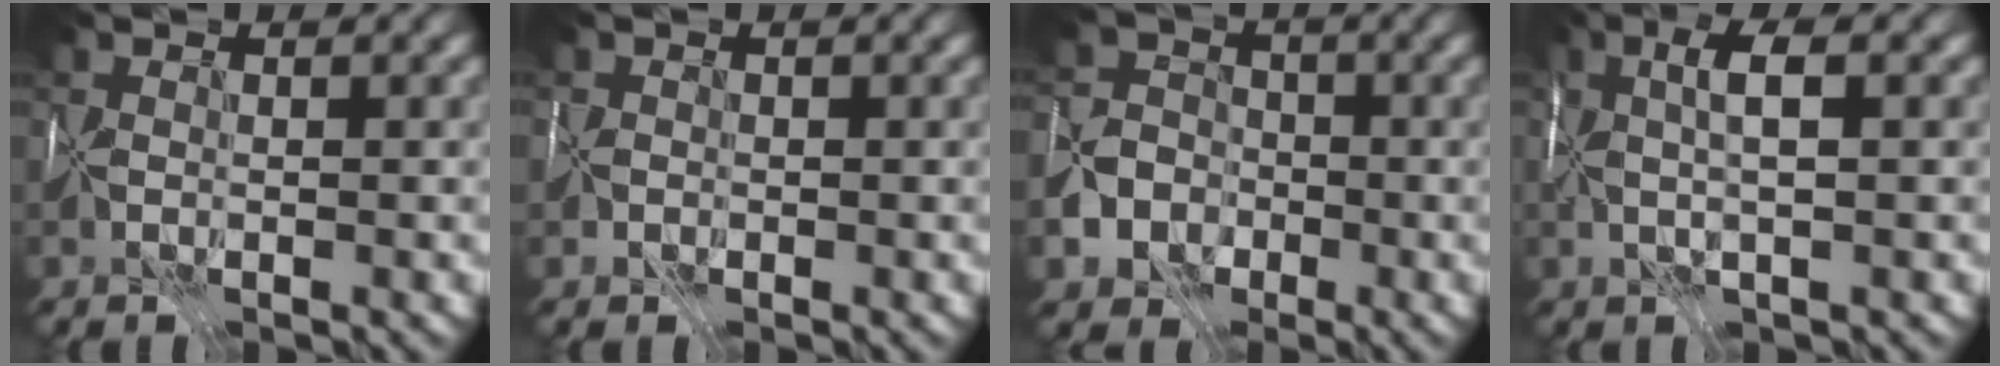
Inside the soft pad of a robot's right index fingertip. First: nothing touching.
{"total": 1.8, "force": [-0.3, 1.7, 0.4], "torque": [0.005, 0.004, -0.009]}
{"total": 7.0, "force": [-3.1, 5.9, 2.0], "torque": [-0.027, -0.015, -0.080]}
{"total": 3.3, "force": [0.8, 0.5, 3.2], "torque": [-0.058, 0.008, 0.012]}